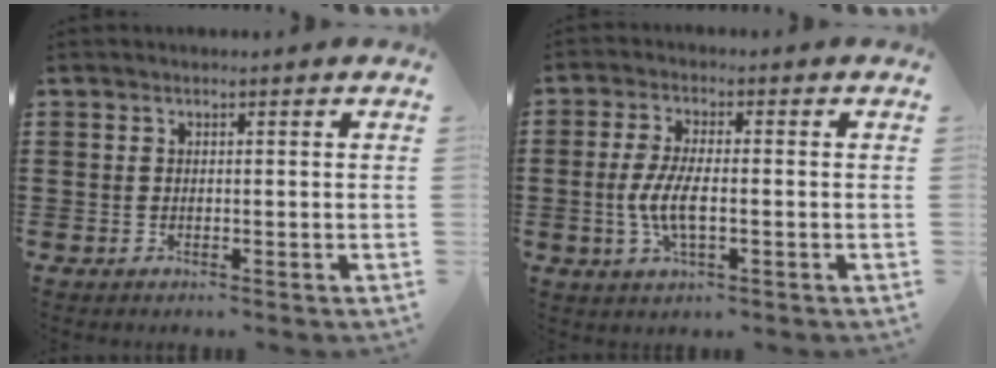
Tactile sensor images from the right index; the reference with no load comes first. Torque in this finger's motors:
{"motor_torque": [1.77, 0.38, 0.75, 0.20]}